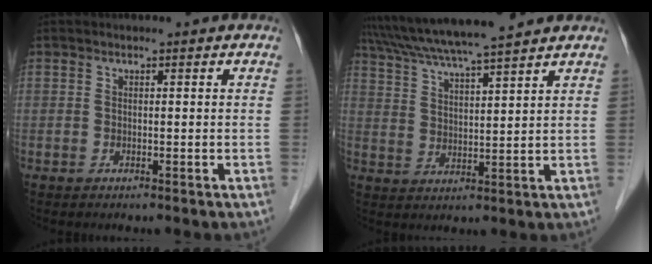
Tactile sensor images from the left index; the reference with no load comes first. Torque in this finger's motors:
{"motor_torque": [0.10, -0.72, 0.64, 0.21]}